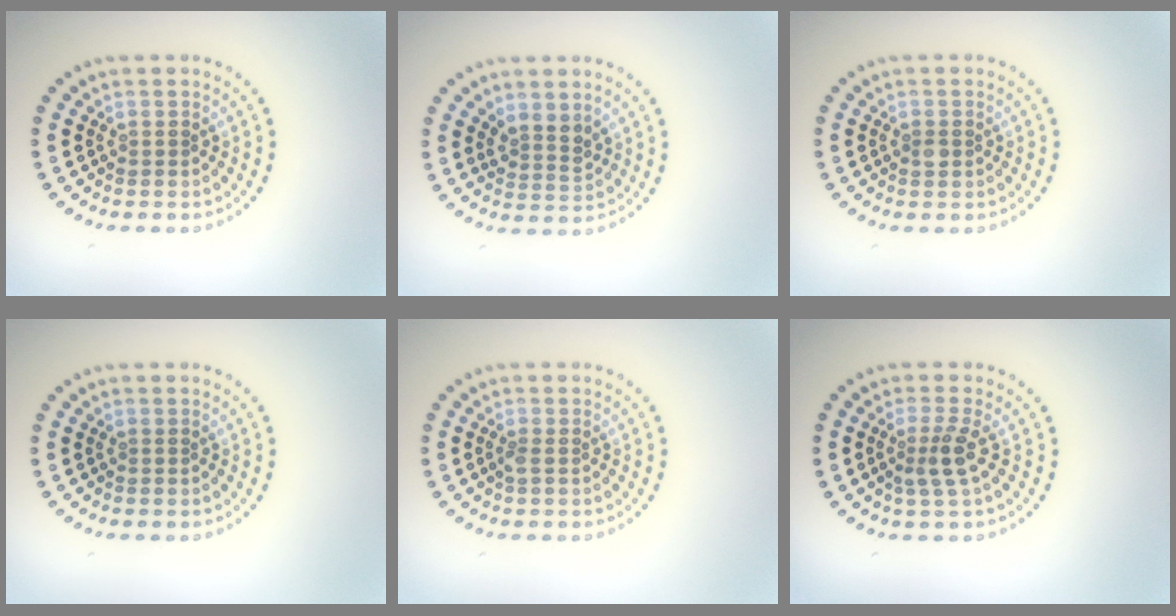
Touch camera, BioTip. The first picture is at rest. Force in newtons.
{"total": 2.1, "press": 1.7, "slide": 1.2}
{"total": 1.0, "press": 1.0, "slide": 0.2}
{"total": 0.0}
{"total": 0.6, "press": 0.6, "slide": 0.2}
{"total": 2.4, "press": 1.8, "slide": 1.5}